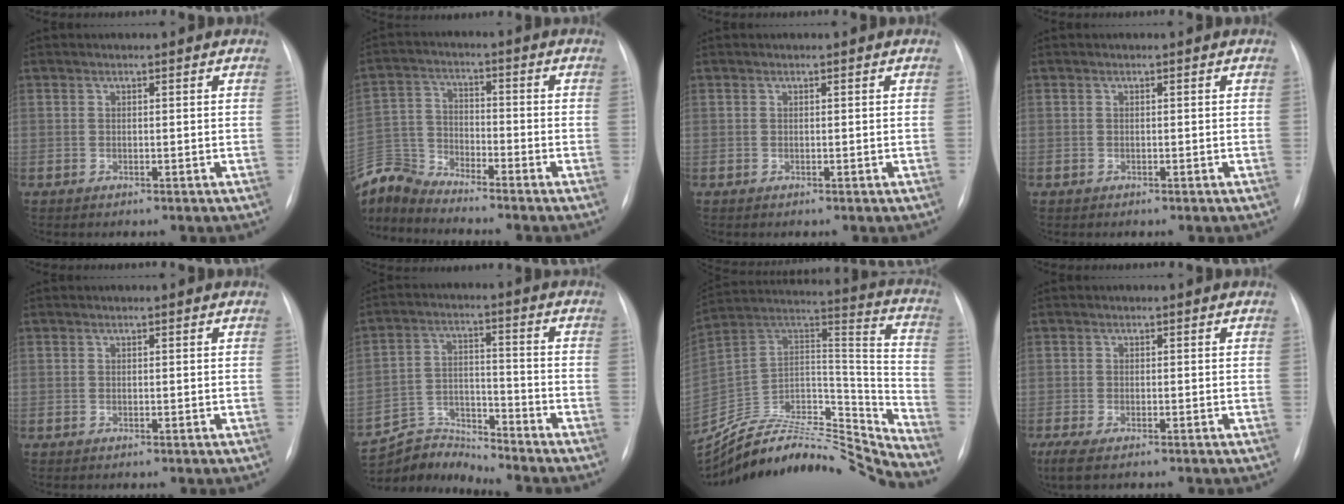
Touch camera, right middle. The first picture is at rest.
{"total": 9.7, "force": [-9.7, 0.4, 1.1], "torque": [-0.041, 0.010, -0.196]}
{"total": 0.0}
{"total": 0.0}
{"total": 0.0}
{"total": 8.2, "force": [-8.0, -0.4, -1.8], "torque": [0.026, 0.028, -0.146]}
{"total": 27.4, "force": [-26.5, 2.6, 6.6], "torque": [-0.112, 0.031, -0.417]}
{"total": 5.0, "force": [-3.7, 1.1, 3.2], "torque": [-0.062, -0.018, -0.058]}